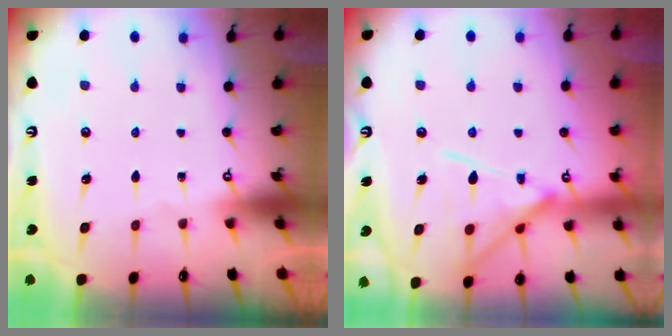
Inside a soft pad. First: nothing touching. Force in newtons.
{"total": 14.1, "press": 14.1, "slide": 1.0}